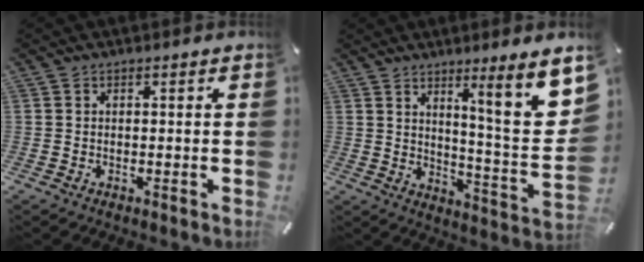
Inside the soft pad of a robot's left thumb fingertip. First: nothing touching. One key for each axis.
{"total": 14.1, "fx": 8.0, "fy": 1.0, "fz": 11.6, "tx": -0.154, "ty": -0.078, "tz": 0.116}